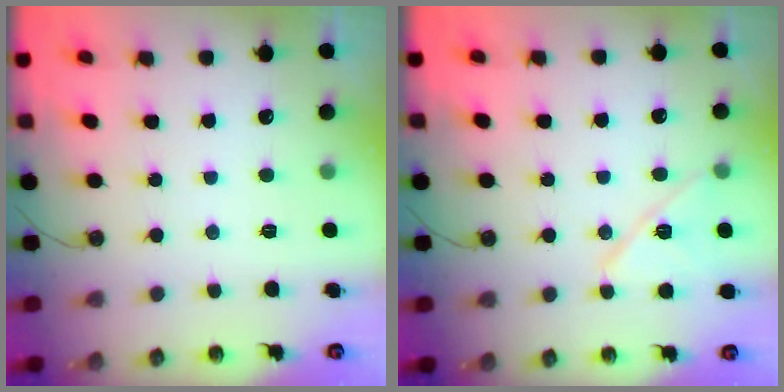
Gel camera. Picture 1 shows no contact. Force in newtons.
{"total": 11.6, "press": 11.6, "slide": 0.7}